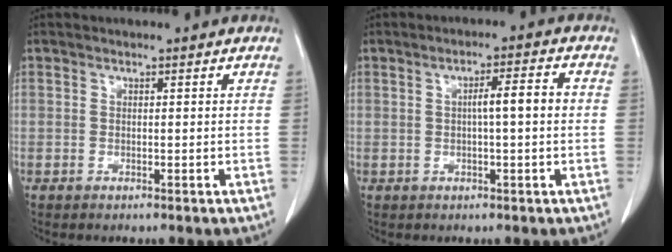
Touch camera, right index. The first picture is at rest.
{"total": 4.9, "force": [0.3, 0.7, 4.9], "torque": [-0.083, 0.015, 0.005]}